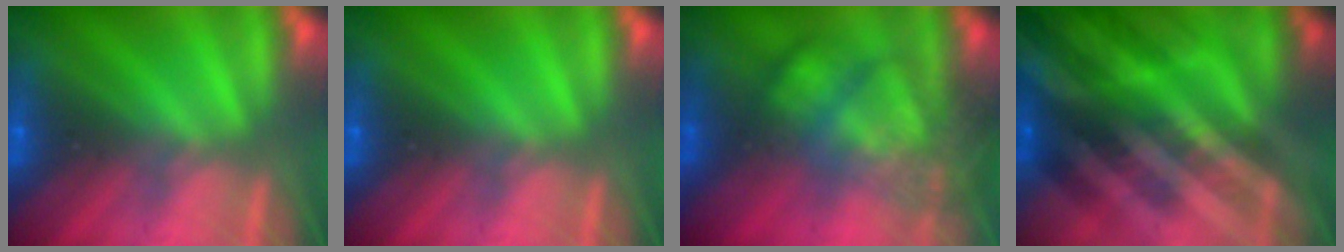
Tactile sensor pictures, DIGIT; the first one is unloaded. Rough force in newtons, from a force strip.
{"total": 0.0}
{"total": 4.1}
{"total": 8.5}